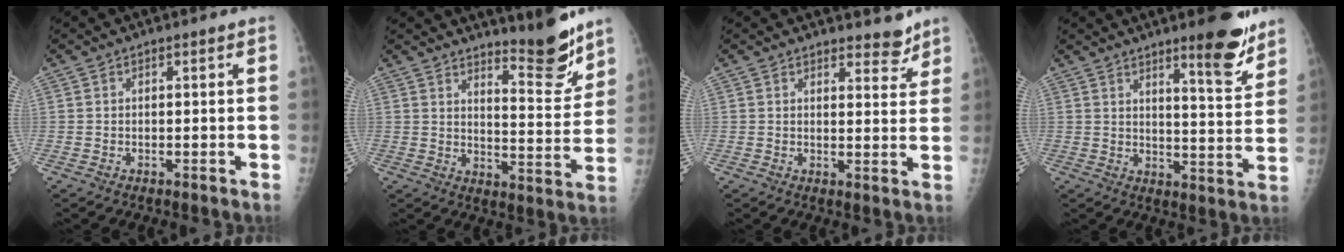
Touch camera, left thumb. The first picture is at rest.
{"total": 10.2, "force": [8.9, 1.2, 4.8], "torque": [-0.047, -0.082, 0.140]}
{"total": 4.2, "force": [3.7, 1.5, 1.2], "torque": [0.001, -0.031, 0.045]}
{"total": 10.5, "force": [7.5, 1.9, 7.2], "torque": [-0.079, -0.056, 0.108]}